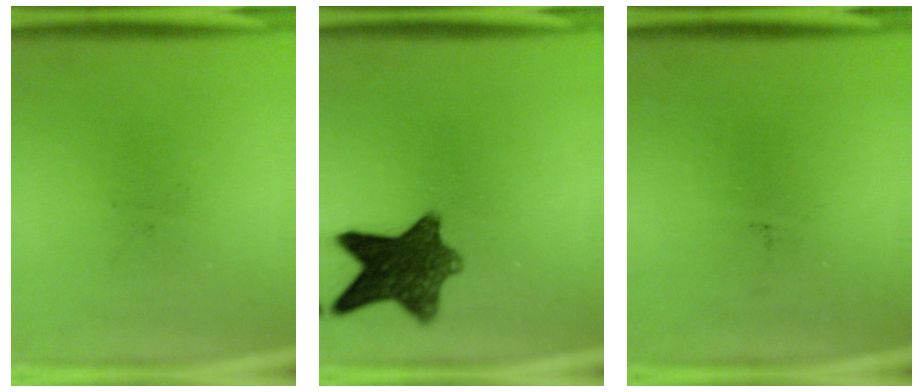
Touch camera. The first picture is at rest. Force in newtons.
{"total": 10.3}
{"total": 0.0}